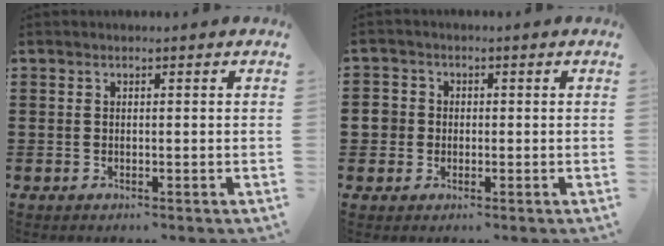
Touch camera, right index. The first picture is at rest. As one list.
[{"total": 2.6, "force": [-0.3, 2.5, 0.7], "torque": [-0.031, 0.005, -0.012]}]